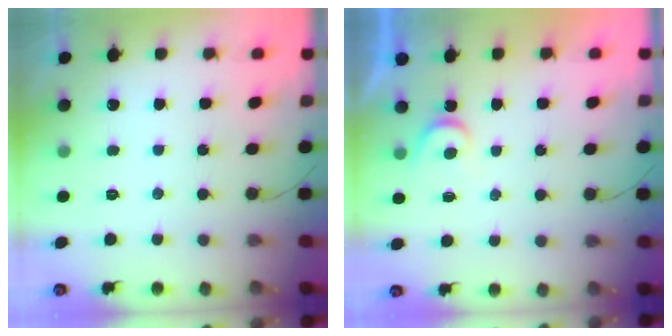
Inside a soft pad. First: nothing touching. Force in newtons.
{"total": 3.4, "press": 3.4, "slide": 0.4}